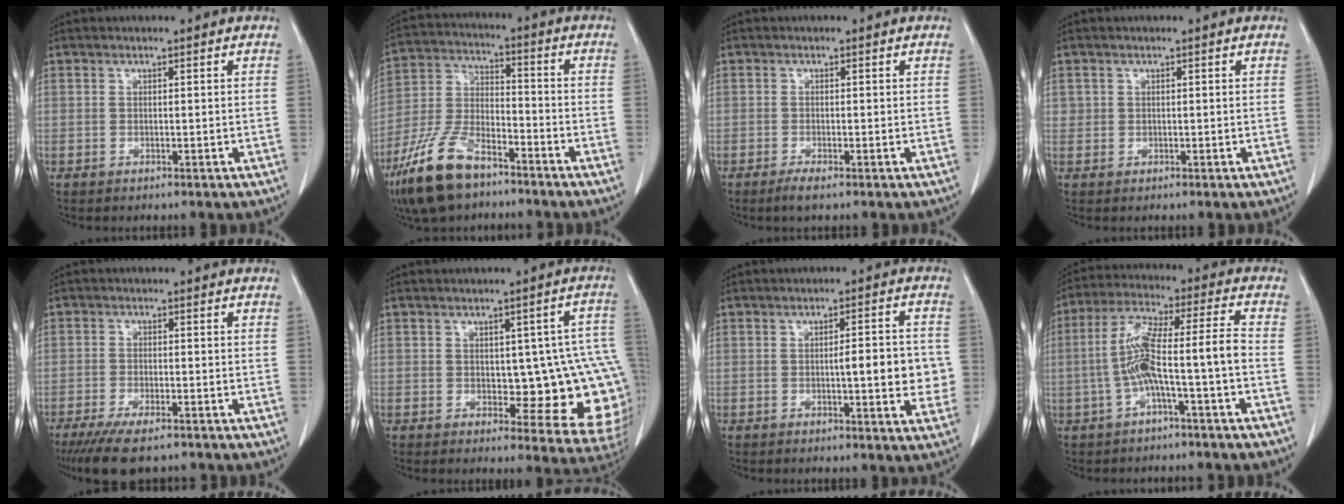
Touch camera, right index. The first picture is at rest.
{"total": 13.0, "force": [-8.9, 5.2, 8.0], "torque": [-0.176, -0.008, -0.172]}
{"total": 1.7, "force": [-1.2, 0.2, 1.2], "torque": [-0.026, -0.004, -0.022]}
{"total": 0.7, "force": [0.1, 0.7, 0.1], "torque": [0.006, 0.005, 0.003]}
{"total": 8.6, "force": [-6.6, 2.2, 5.1], "torque": [-0.081, -0.015, -0.104]}
{"total": 14.2, "force": [-1.2, 5.2, 13.1], "torque": [-0.111, 0.019, 0.000]}
{"total": 7.0, "force": [-0.7, 1.7, 6.8], "torque": [-0.085, 0.008, -0.010]}
{"total": 9.6, "force": [-2.6, 0.0, 9.2], "torque": [-0.183, 0.032, -0.046]}